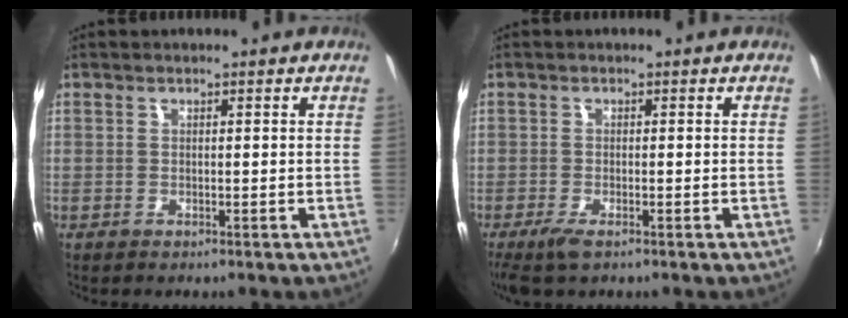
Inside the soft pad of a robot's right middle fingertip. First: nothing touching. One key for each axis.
{"total": 3.8, "fx": -2.5, "fy": 0.9, "fz": 2.7, "tx": -0.064, "ty": -0.014, "tz": -0.046}